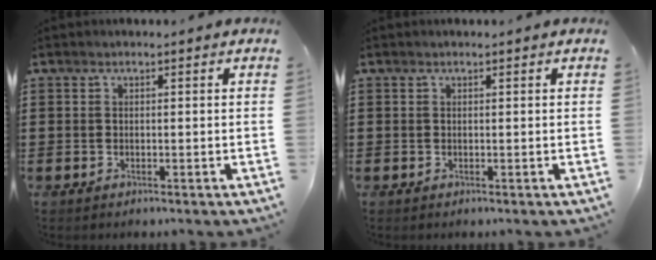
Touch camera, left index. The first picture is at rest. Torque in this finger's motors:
{"motor_torque": [-0.03, 0.00, 0.00, 0.00]}